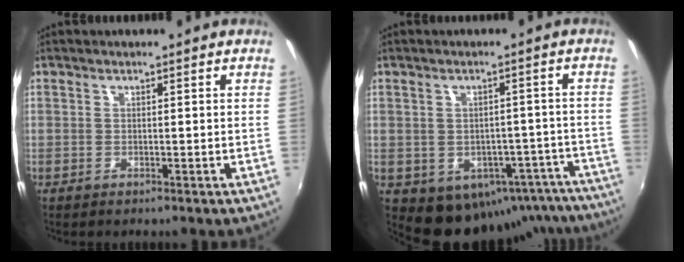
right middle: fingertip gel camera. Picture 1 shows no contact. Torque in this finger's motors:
{"motor_torque": [1.08, -1.06, 0.43, 0.10]}